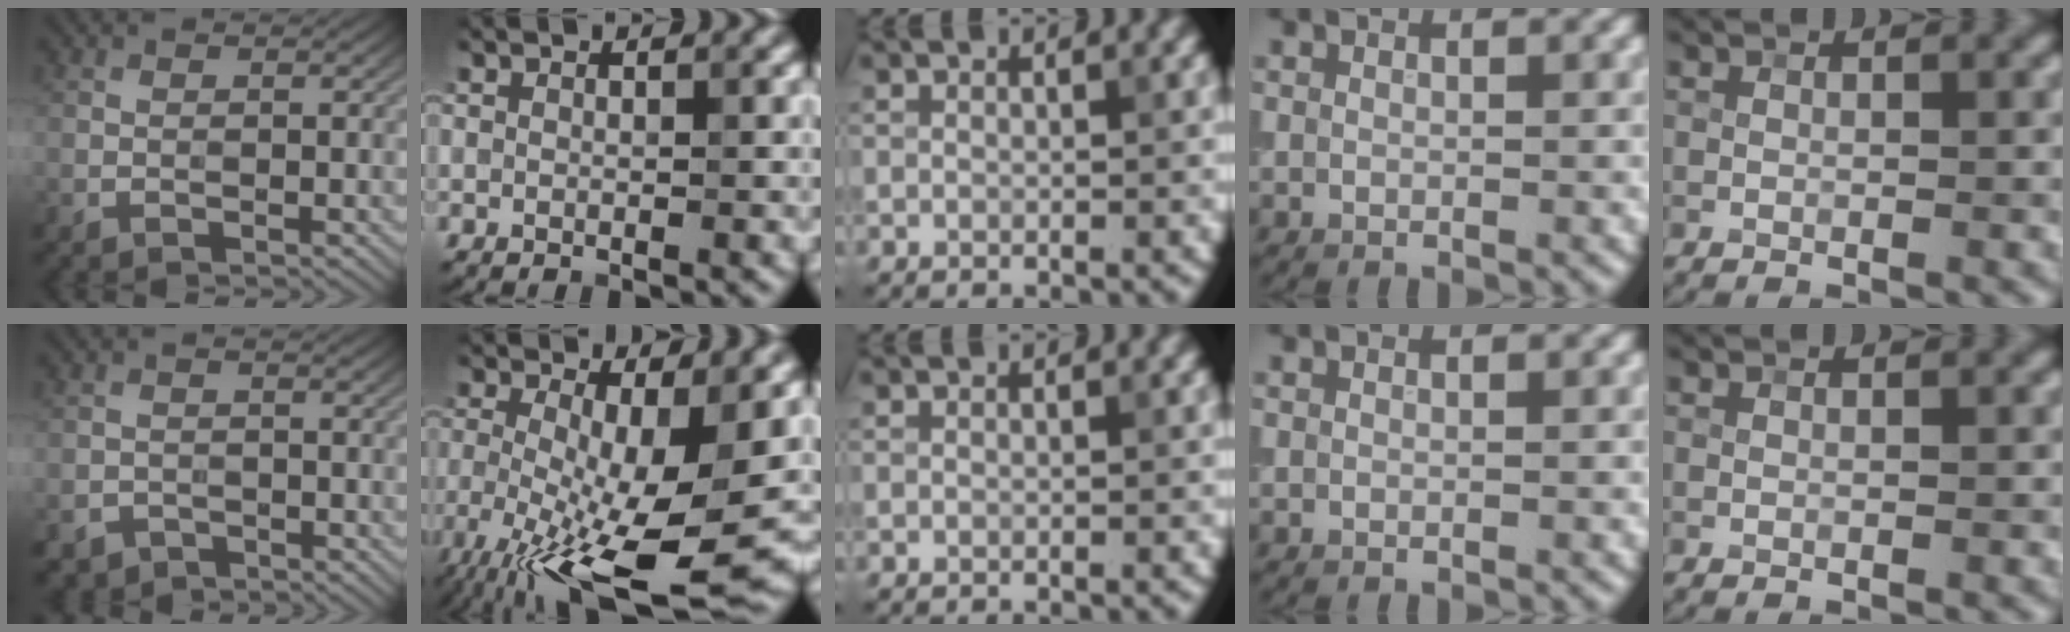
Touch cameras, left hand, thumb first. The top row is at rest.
{"thumb": {"total": 2.4, "force": [-1.7, 1.6, 0.4], "torque": [-0.003, -0.005, -0.034]}, "index": {"total": 13.3, "force": [-4.0, 4.1, 12.1], "torque": [-0.208, -0.027, -0.065]}}